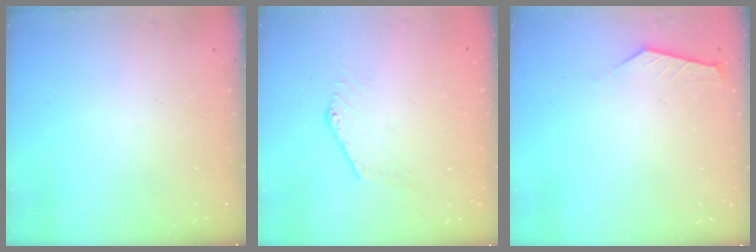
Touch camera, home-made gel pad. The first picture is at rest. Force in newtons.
{"total": 0.8, "press": 0.8, "slide": 0.1}
{"total": 2.5, "press": 2.4, "slide": 0.4}